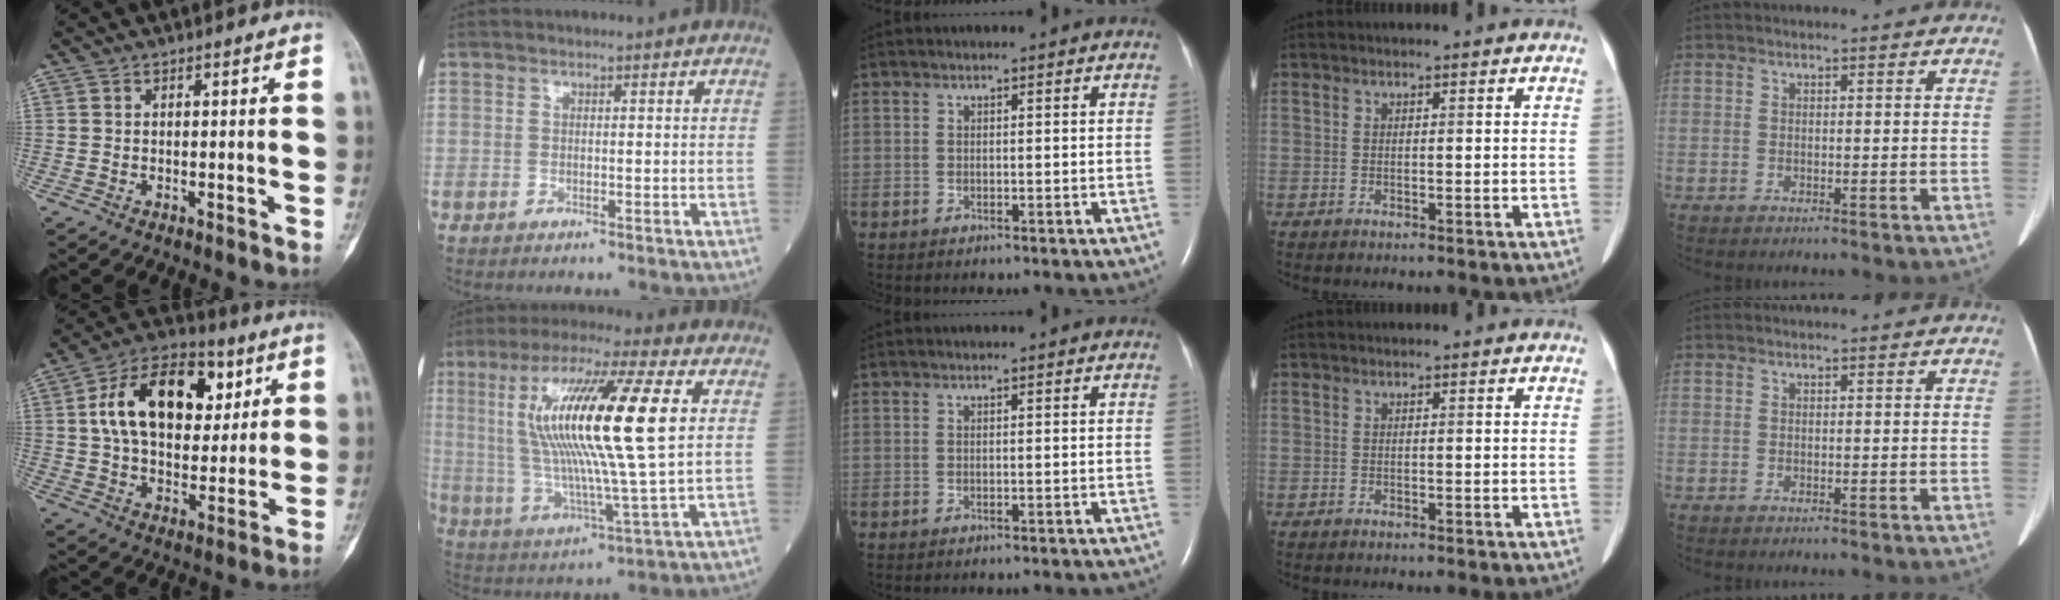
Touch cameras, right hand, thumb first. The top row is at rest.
{"thumb": {"total": 19.7, "force": [5.9, 12.3, 14.2], "torque": [-0.200, 0.001, 0.094]}, "index": {"total": 21.1, "force": [4.6, 1.4, 20.6], "torque": [-0.402, 0.010, 0.069]}, "middle": {"total": 0.8, "force": [-0.7, 0.2, 0.3], "torque": [-0.007, -0.001, -0.008]}}